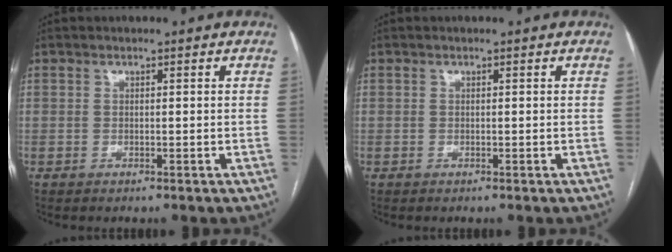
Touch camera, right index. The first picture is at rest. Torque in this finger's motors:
{"motor_torque": [0.00, 0.00, -0.01, 0.00]}